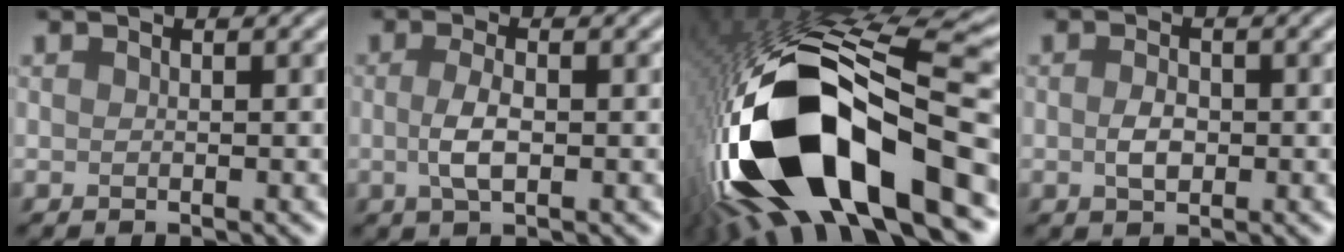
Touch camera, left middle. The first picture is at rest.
{"total": 2.4, "force": [-0.2, 1.0, 2.2], "torque": [-0.053, 0.001, -0.005]}
{"total": 19.3, "force": [-6.1, 7.7, 16.6], "torque": [-0.317, -0.013, -0.099]}
{"total": 1.8, "force": [-0.2, 1.2, 1.3], "torque": [-0.029, 0.003, -0.005]}